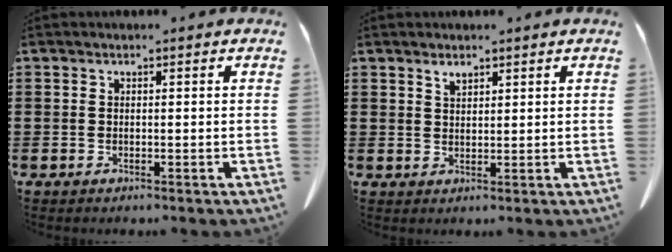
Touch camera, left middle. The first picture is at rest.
{"total": 1.6, "force": [1.3, 0.5, 0.7], "torque": [-0.009, -0.004, 0.024]}